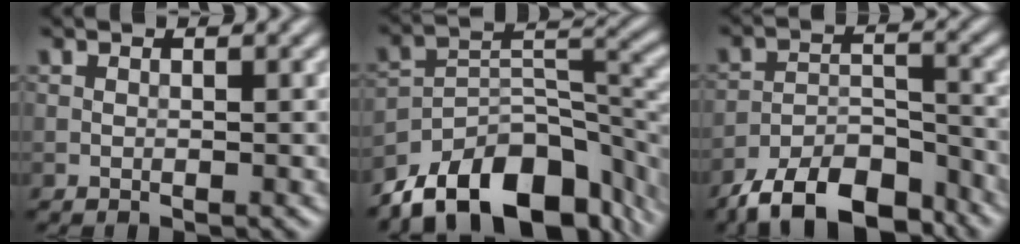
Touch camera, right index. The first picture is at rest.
{"total": 12.6, "force": [-9.1, 5.7, 6.6], "torque": [-0.103, 0.011, -0.166]}
{"total": 9.6, "force": [-7.8, 3.5, 4.4], "torque": [-0.067, -0.003, -0.136]}